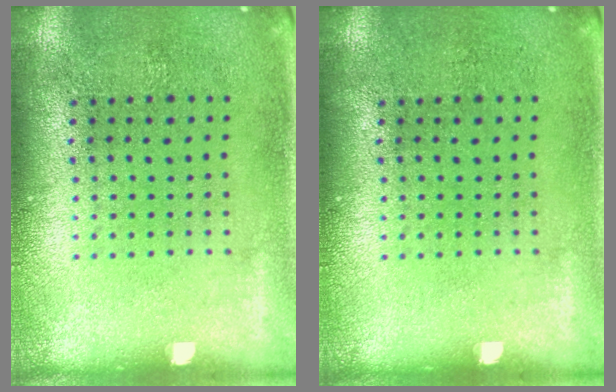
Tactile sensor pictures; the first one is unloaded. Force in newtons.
{"total": 0.0}